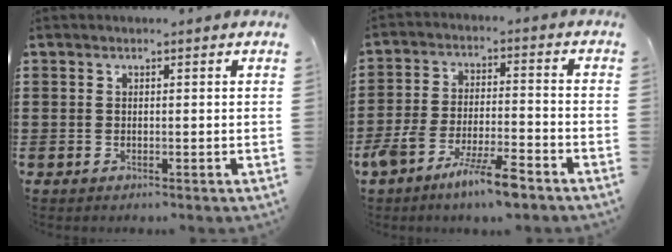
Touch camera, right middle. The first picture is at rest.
{"total": 8.4, "force": [-6.4, 1.3, 5.3], "torque": [-0.116, -0.005, -0.123]}